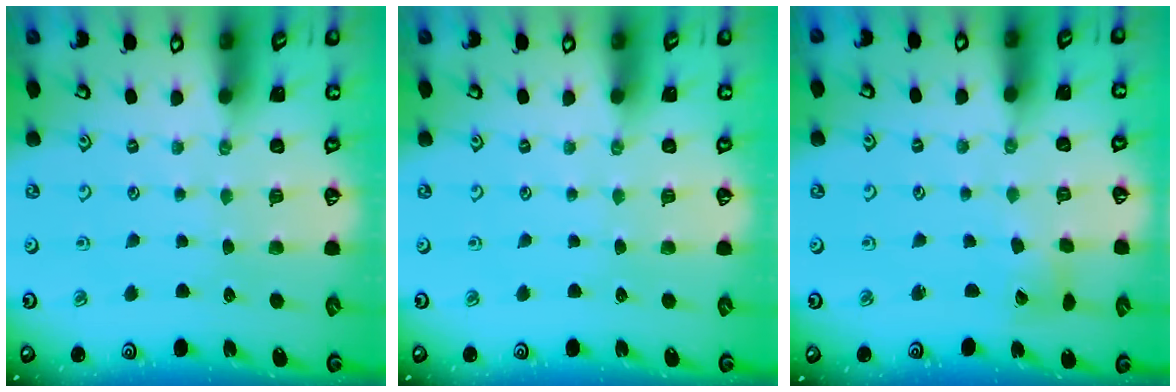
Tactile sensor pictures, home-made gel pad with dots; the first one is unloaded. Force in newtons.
{"total": 0.0}
{"total": 5.2, "press": 5.2, "slide": 0.6}